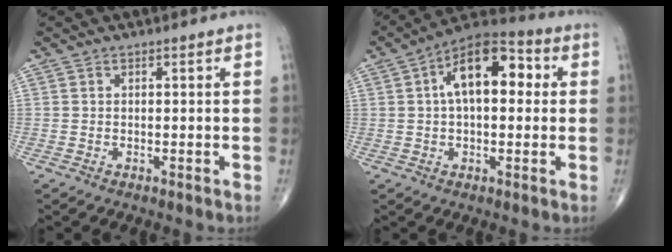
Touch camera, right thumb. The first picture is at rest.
{"total": 13.8, "force": [2.6, 7.2, 11.5], "torque": [-0.170, 0.032, 0.029]}